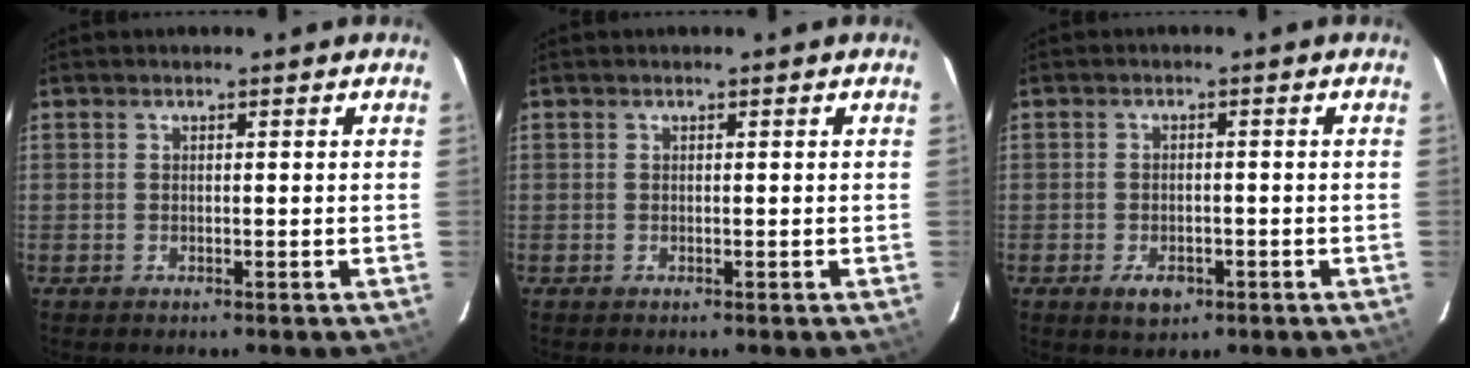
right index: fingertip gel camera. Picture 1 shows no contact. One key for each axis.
{"total": 0.0}
{"total": 4.1, "fx": -2.0, "fy": 2.4, "fz": 2.6, "tx": -0.053, "ty": -0.005, "tz": -0.028}